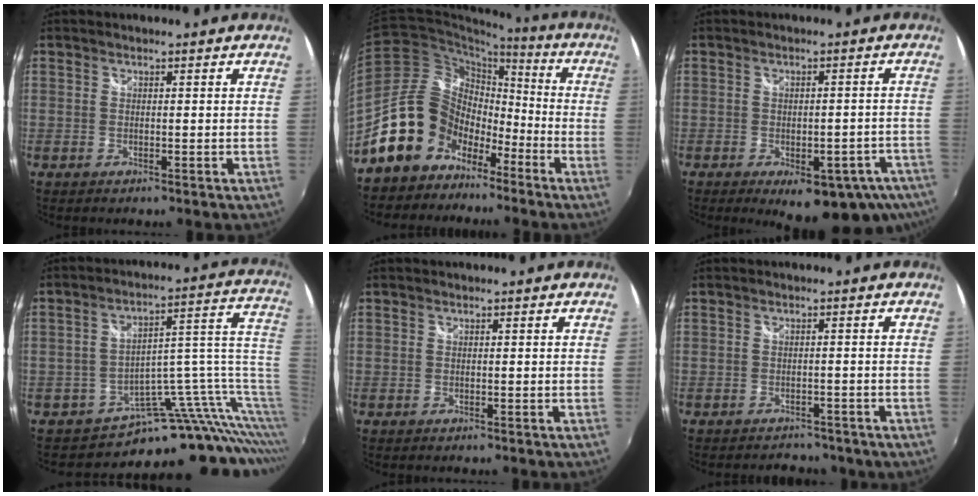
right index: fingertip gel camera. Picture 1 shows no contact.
{"total": 15.9, "force": [-9.7, 11.2, 5.6], "torque": [-0.119, 0.035, -0.164]}
{"total": 15.2, "force": [-9.5, 6.4, 9.9], "torque": [-0.128, -0.019, -0.107]}
{"total": 11.6, "force": [-6.9, 5.1, 7.8], "torque": [-0.078, 0.025, -0.115]}
{"total": 0.0}
{"total": 6.3, "force": [-5.3, 2.9, 1.8], "torque": [-0.039, -0.007, -0.064]}